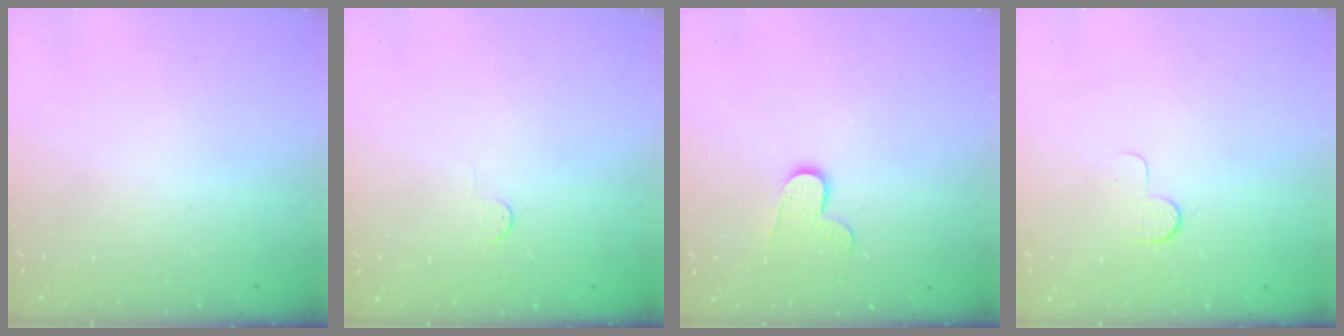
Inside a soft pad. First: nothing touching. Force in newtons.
{"total": 2.8, "press": 2.8, "slide": 0.4}
{"total": 7.4, "press": 7.4, "slide": 0.3}
{"total": 5.1, "press": 5.1, "slide": 0.5}